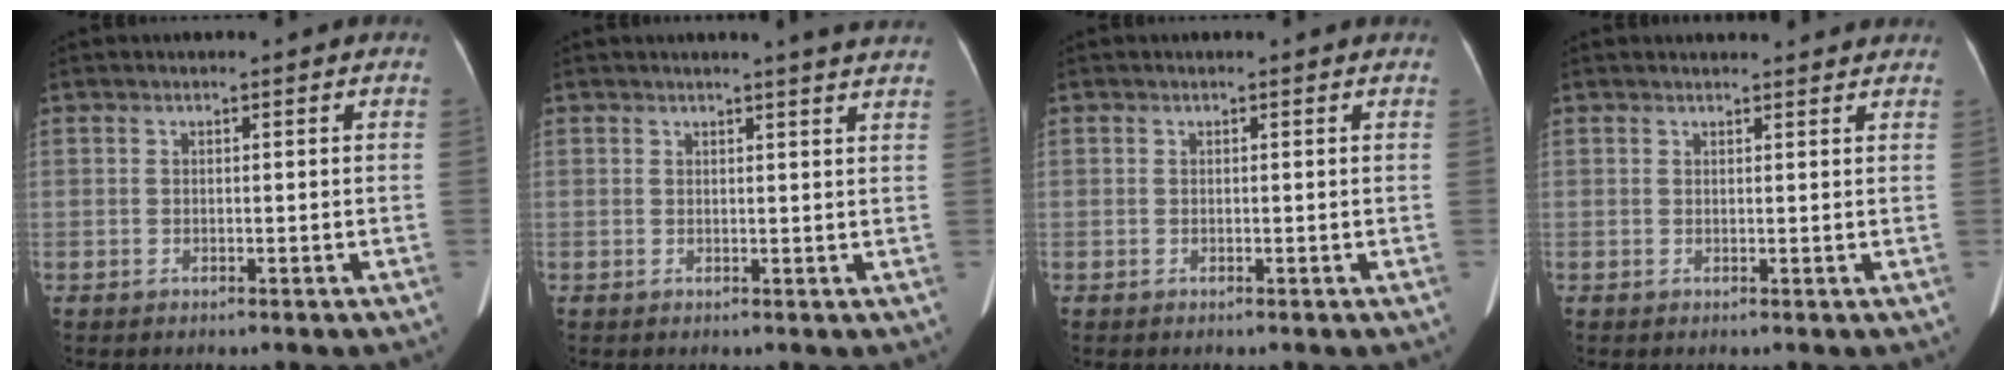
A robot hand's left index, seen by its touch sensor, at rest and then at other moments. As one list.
[{"total": 6.2, "force": [5.7, -0.5, 2.4], "torque": [-0.030, -0.001, 0.045]}, {"total": 1.4, "force": [1.4, 0.1, 0.2], "torque": [-0.011, 0.005, 0.011]}, {"total": 6.5, "force": [6.2, 1.1, 1.4], "torque": [-0.011, 0.023, 0.061]}]